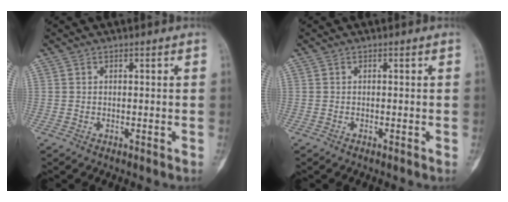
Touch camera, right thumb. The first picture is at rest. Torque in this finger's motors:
{"motor_torque": [0.23, -0.06, -0.24, 0.13, 0.00]}